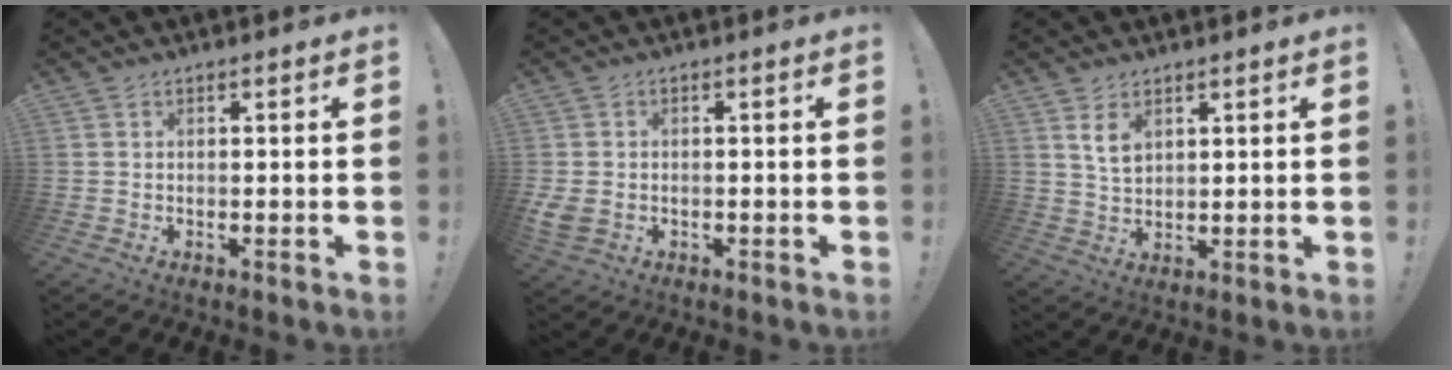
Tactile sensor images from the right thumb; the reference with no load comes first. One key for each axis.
{"total": 3.5, "fx": -0.3, "fy": 2.7, "fz": 2.2, "tx": -0.049, "ty": 0.000, "tz": -0.002}
{"total": 5.4, "fx": 2.9, "fy": 3.1, "fz": 3.4, "tx": -0.053, "ty": -0.011, "tz": 0.052}